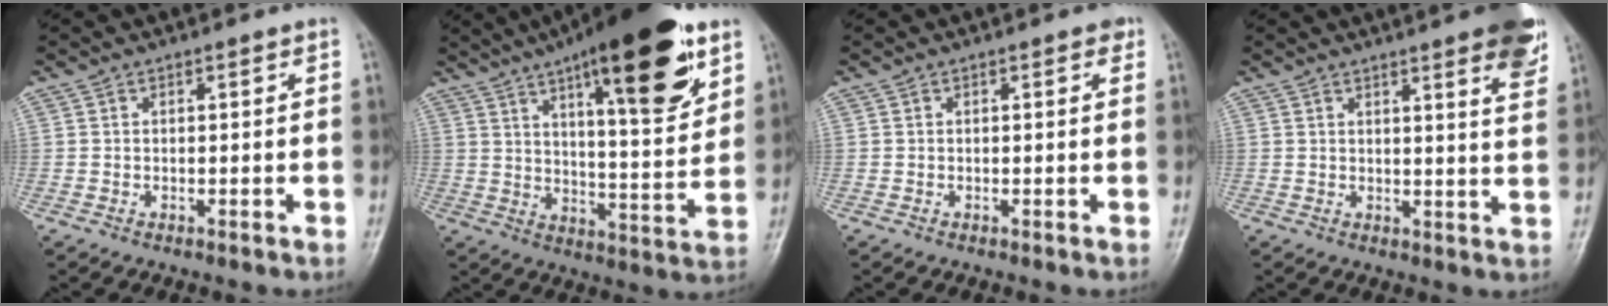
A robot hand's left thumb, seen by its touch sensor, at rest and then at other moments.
{"total": 22.7, "force": [12.5, 6.2, 17.9], "torque": [-0.245, -0.045, 0.190]}
{"total": 0.9, "force": [0.5, 0.5, 0.6], "torque": [0.000, 0.000, 0.001]}
{"total": 10.0, "force": [6.4, 1.7, 7.5], "torque": [-0.076, -0.027, 0.070]}